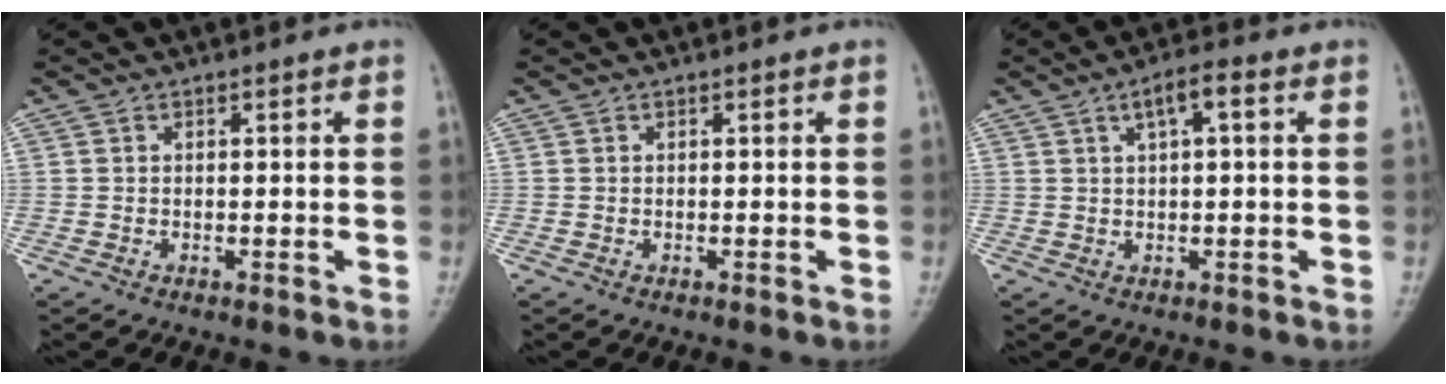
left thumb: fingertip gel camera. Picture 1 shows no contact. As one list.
[{"total": 0.0}, {"total": 4.3, "force": [1.5, 1.1, 3.8], "torque": [-0.068, 0.010, 0.025]}]